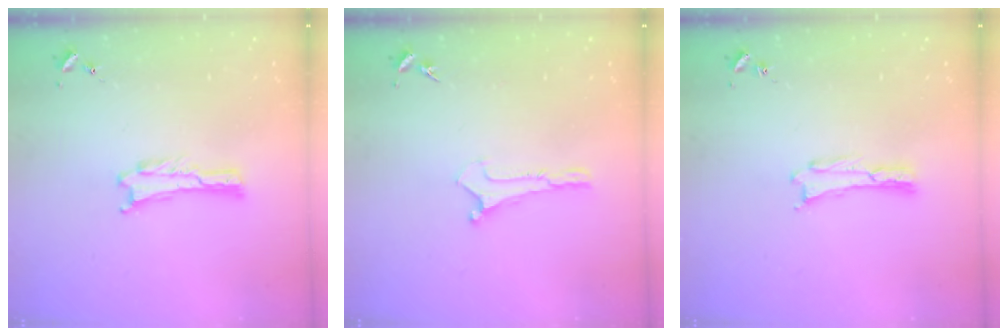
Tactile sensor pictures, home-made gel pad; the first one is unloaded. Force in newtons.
{"total": 0.0}
{"total": 0.0}